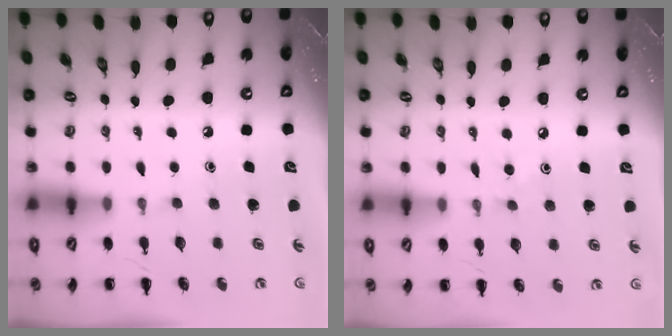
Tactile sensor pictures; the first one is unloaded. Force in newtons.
{"total": 2.5, "press": 2.3, "slide": 0.9}